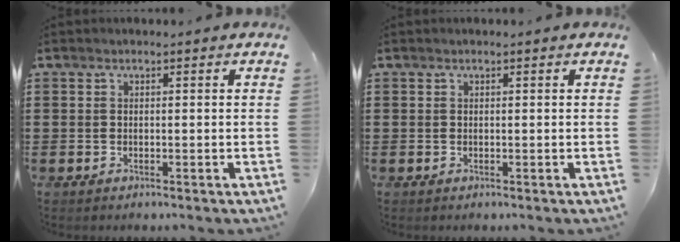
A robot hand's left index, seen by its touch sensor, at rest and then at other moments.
{"total": 0.0}